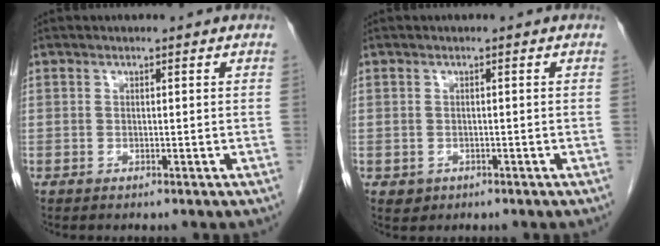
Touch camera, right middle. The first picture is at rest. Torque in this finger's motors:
{"motor_torque": [0.15, 0.05, 0.02, 0.00]}